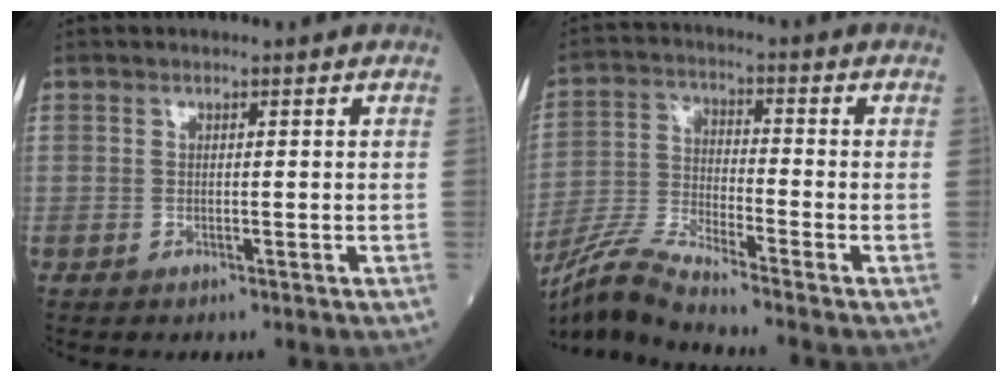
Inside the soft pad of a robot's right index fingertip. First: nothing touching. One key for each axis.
{"total": 8.7, "fx": -7.9, "fy": -1.5, "fz": 3.3, "tx": -0.078, "ty": -0.023, "tz": -0.157}